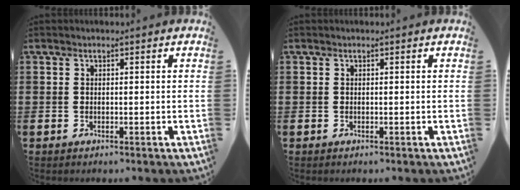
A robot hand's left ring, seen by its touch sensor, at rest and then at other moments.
{"total": 0.0}